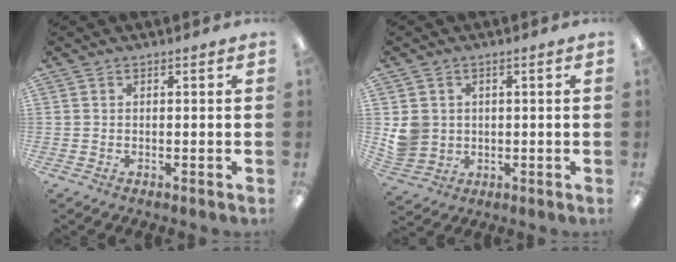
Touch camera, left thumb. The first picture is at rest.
{"total": 5.5, "force": [0.8, 5.3, 1.4], "torque": [-0.029, 0.007, 0.017]}